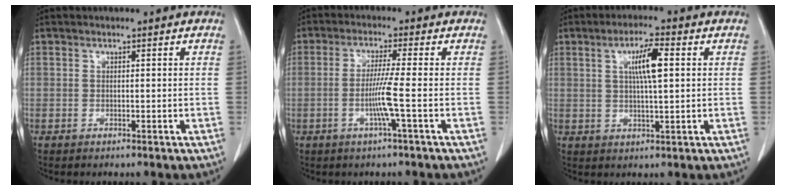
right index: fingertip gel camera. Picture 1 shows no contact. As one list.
[{"total": 2.8, "force": [-0.7, -0.9, 2.6], "torque": [-0.051, -0.002, -0.015]}, {"total": 6.0, "force": [1.5, 0.7, 5.8], "torque": [-0.104, 0.004, 0.027]}]